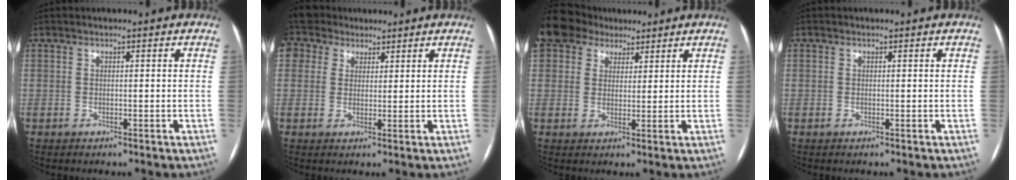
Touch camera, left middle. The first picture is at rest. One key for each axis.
{"total": 6.1, "fx": 4.1, "fy": 4.4, "fz": 0.9, "tx": -0.027, "ty": 0.033, "tz": 0.079}
{"total": 12.2, "fx": 8.1, "fy": 8.2, "fz": 3.9, "tx": -0.110, "ty": 0.054, "tz": 0.151}
{"total": 0.0}